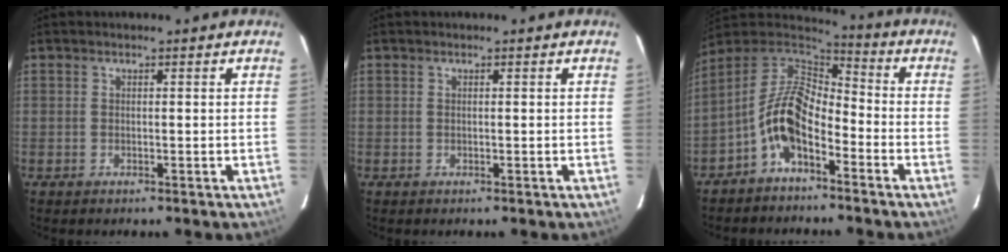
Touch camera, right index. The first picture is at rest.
{"total": 0.0}
{"total": 10.7, "force": [-4.9, 5.3, 7.9], "torque": [-0.163, 0.015, -0.099]}